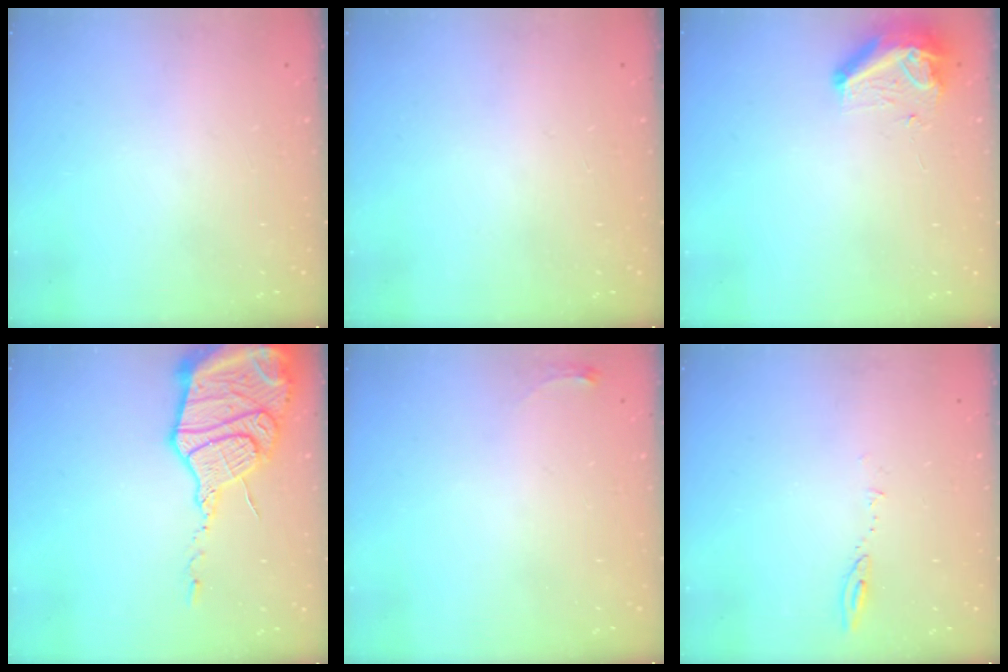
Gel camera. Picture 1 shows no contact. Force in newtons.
{"total": 0.0}
{"total": 8.5, "press": 8.5, "slide": 0.5}
{"total": 21.6, "press": 21.5, "slide": 2.1}
{"total": 3.3, "press": 3.3, "slide": 0.5}
{"total": 4.5, "press": 4.4, "slide": 0.6}